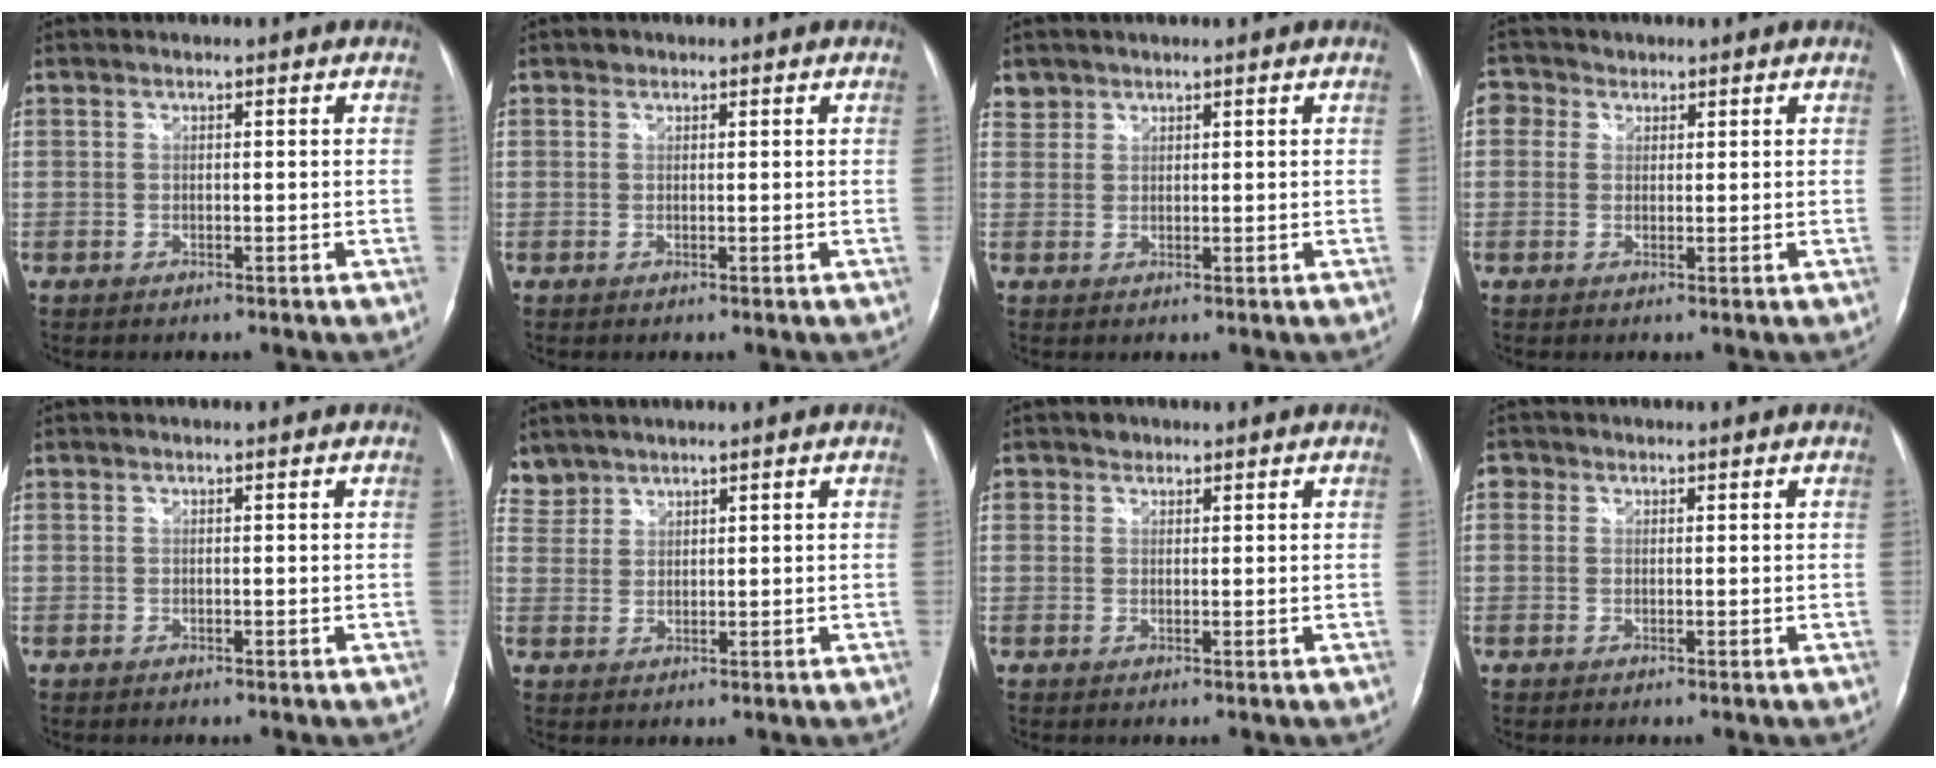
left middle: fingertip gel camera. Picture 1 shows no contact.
{"total": 0.7, "force": [0.5, 0.5, 0.0], "torque": [0.000, 0.001, 0.006]}
{"total": 0.9, "force": [0.8, 0.5, -0.1], "torque": [0.004, 0.007, 0.015]}
{"total": 3.0, "force": [1.4, 2.6, 0.5], "torque": [-0.011, 0.015, 0.022]}
{"total": 0.0}
{"total": 3.5, "force": [3.1, 1.5, -0.5], "torque": [0.013, 0.010, 0.066]}
{"total": 1.5, "force": [0.9, 1.2, 0.1], "torque": [0.003, 0.000, 0.010]}
{"total": 1.5, "force": [0.5, 1.3, 0.4], "torque": [-0.001, 0.005, 0.005]}